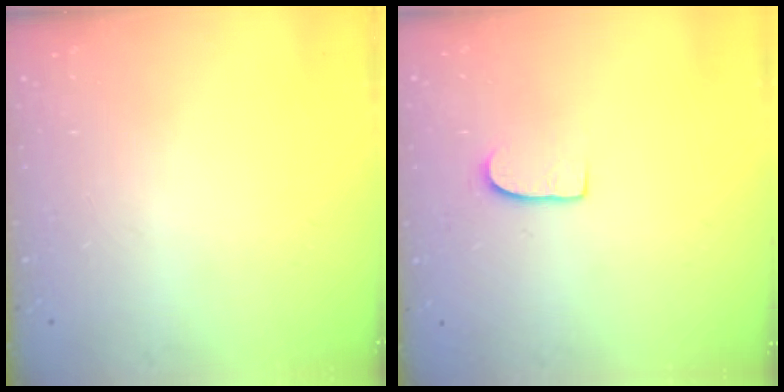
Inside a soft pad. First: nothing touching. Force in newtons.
{"total": 5.8, "press": 5.8, "slide": 0.5}